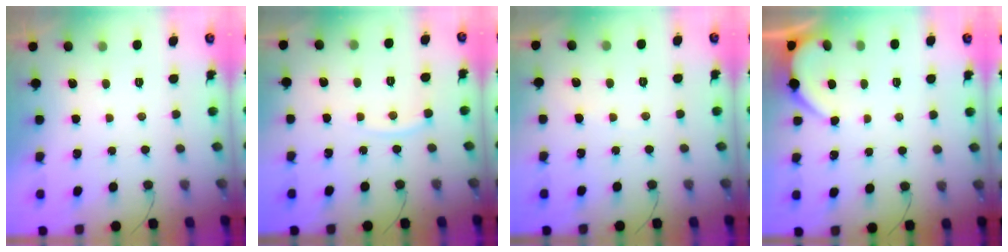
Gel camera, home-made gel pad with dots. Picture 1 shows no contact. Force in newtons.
{"total": 3.8, "press": 3.8, "slide": 0.1}
{"total": 1.9, "press": 1.8, "slide": 0.2}
{"total": 2.5, "press": 2.5, "slide": 0.3}